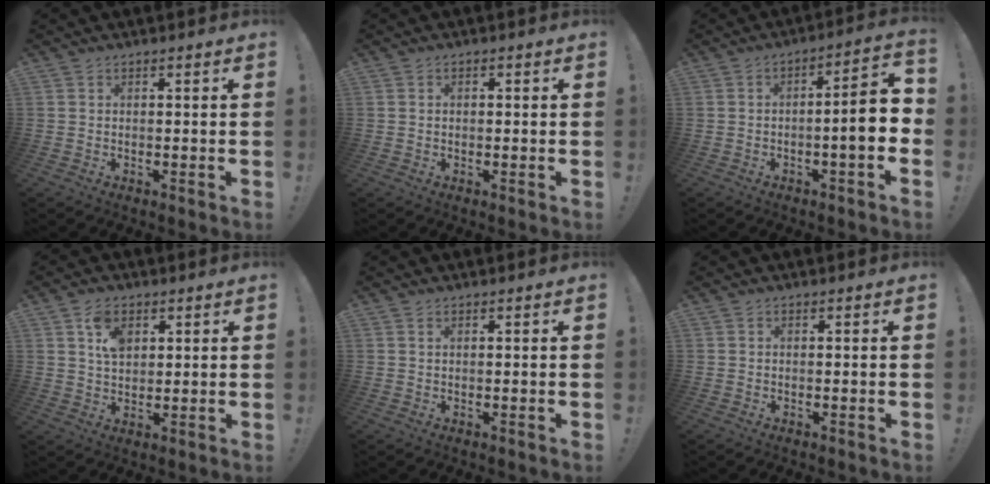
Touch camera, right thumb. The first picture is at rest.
{"total": 0.8, "force": [-0.3, 0.5, 0.6], "torque": [-0.013, 0.003, -0.005]}
{"total": 9.1, "force": [-1.8, 1.0, 8.9], "torque": [-0.126, -0.002, -0.036]}
{"total": 6.9, "force": [3.1, 4.6, 4.2], "torque": [-0.064, -0.005, 0.057]}
{"total": 0.6, "force": [0.3, 0.1, 0.5], "torque": [-0.007, 0.000, 0.005]}
{"total": 0.0}